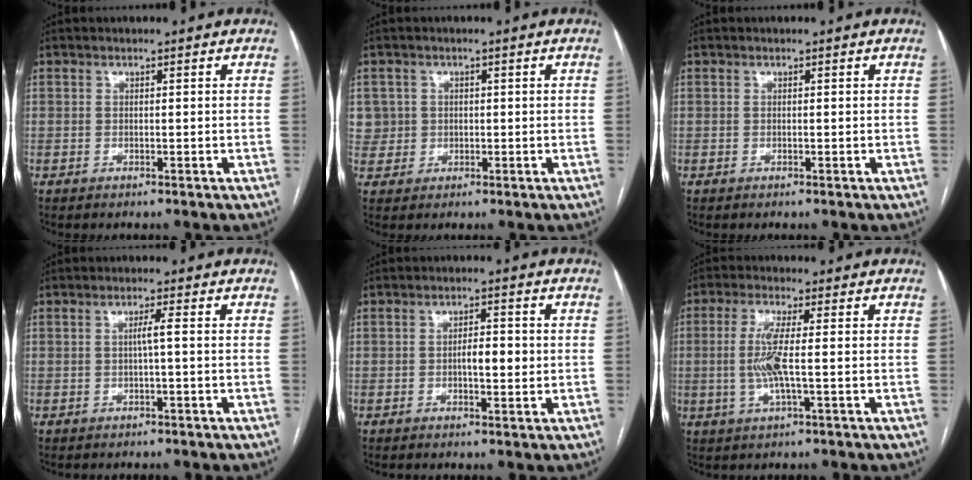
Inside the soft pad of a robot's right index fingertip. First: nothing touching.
{"total": 3.4, "force": [0.7, 3.3, -0.2], "torque": [0.021, 0.009, 0.014]}
{"total": 0.0}
{"total": 1.5, "force": [-0.1, -0.3, 1.5], "torque": [-0.026, 0.003, -0.001]}
{"total": 3.5, "force": [-0.2, 1.1, 3.3], "torque": [-0.053, 0.003, -0.003]}
{"total": 5.9, "force": [-0.3, 0.4, 5.9], "torque": [-0.129, -0.005, -0.010]}